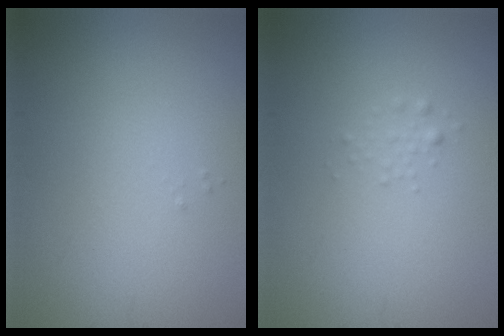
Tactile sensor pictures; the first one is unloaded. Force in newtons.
{"total": 0.8, "press": 0.8, "slide": 0.0}